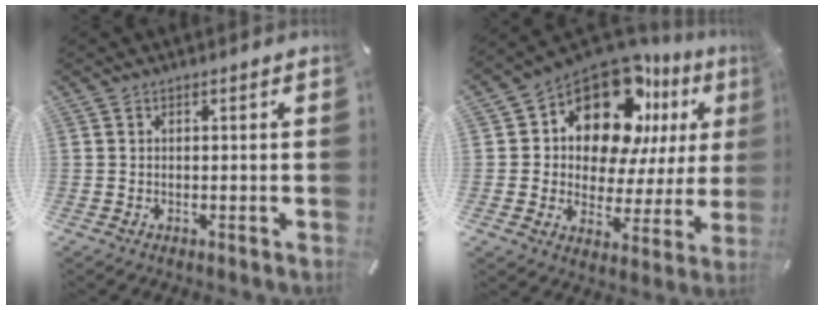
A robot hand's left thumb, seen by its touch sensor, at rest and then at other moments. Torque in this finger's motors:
{"motor_torque": [1.68, 1.48, 1.93, -0.84, 0.29]}